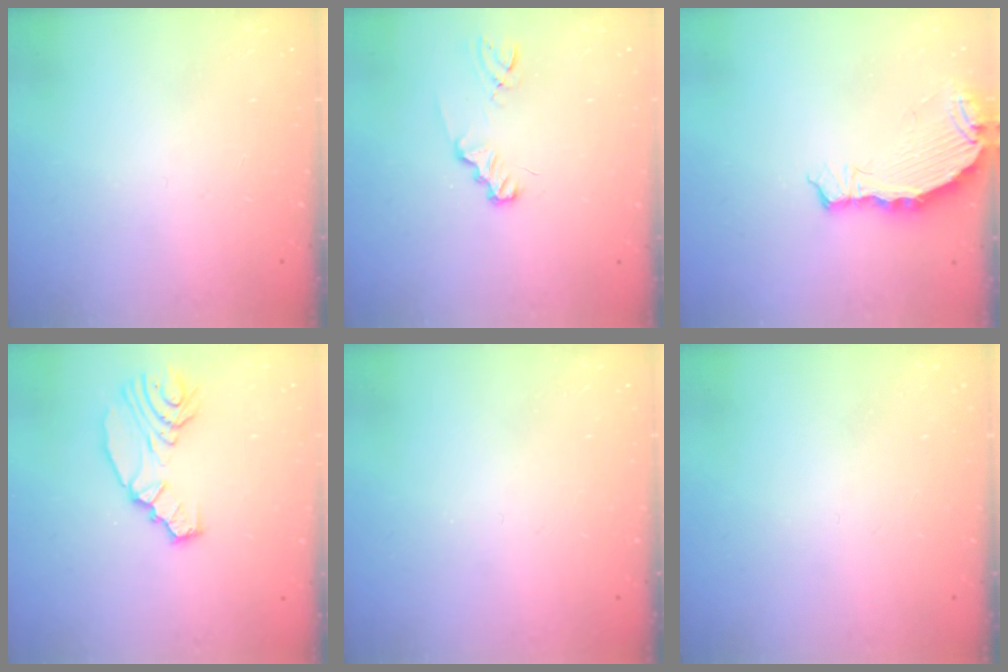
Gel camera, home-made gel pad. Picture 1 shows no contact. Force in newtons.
{"total": 1.9, "press": 1.9, "slide": 0.2}
{"total": 6.8, "press": 6.0, "slide": 3.3}
{"total": 11.1, "press": 10.2, "slide": 4.3}
{"total": 0.0}
{"total": 0.0}